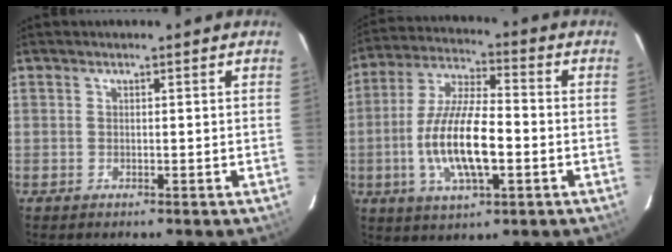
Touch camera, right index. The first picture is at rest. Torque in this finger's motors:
{"motor_torque": [1.06, -0.36, 1.01, 0.21]}